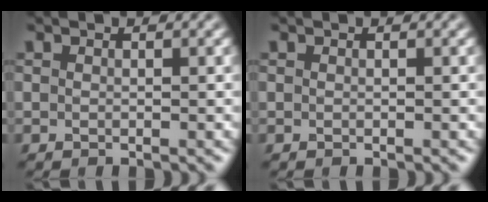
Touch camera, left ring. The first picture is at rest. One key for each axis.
{"total": 0.0}